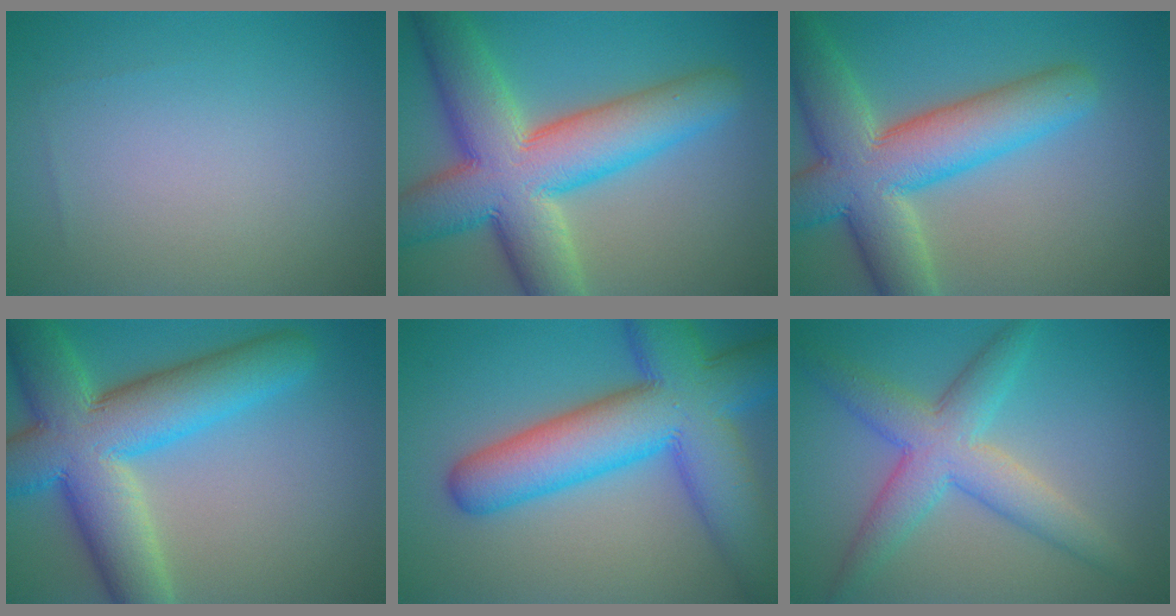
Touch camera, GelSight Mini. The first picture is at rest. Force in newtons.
{"total": 12.2, "press": 12.2, "slide": 0.3}
{"total": 10.3, "press": 10.3, "slide": 0.7}
{"total": 11.7, "press": 11.7, "slide": 0.7}
{"total": 12.6, "press": 12.6, "slide": 0.6}
{"total": 5.7, "press": 5.7, "slide": 0.2}